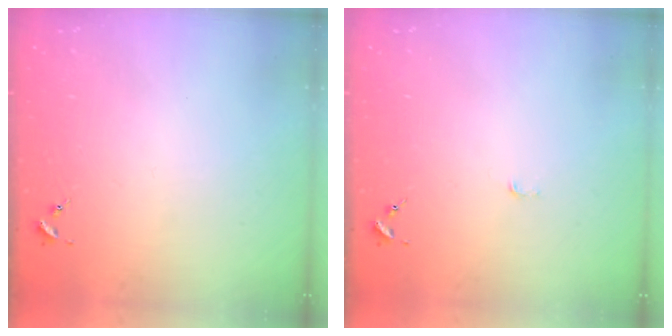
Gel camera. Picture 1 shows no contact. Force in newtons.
{"total": 2.7, "press": 2.7, "slide": 0.3}